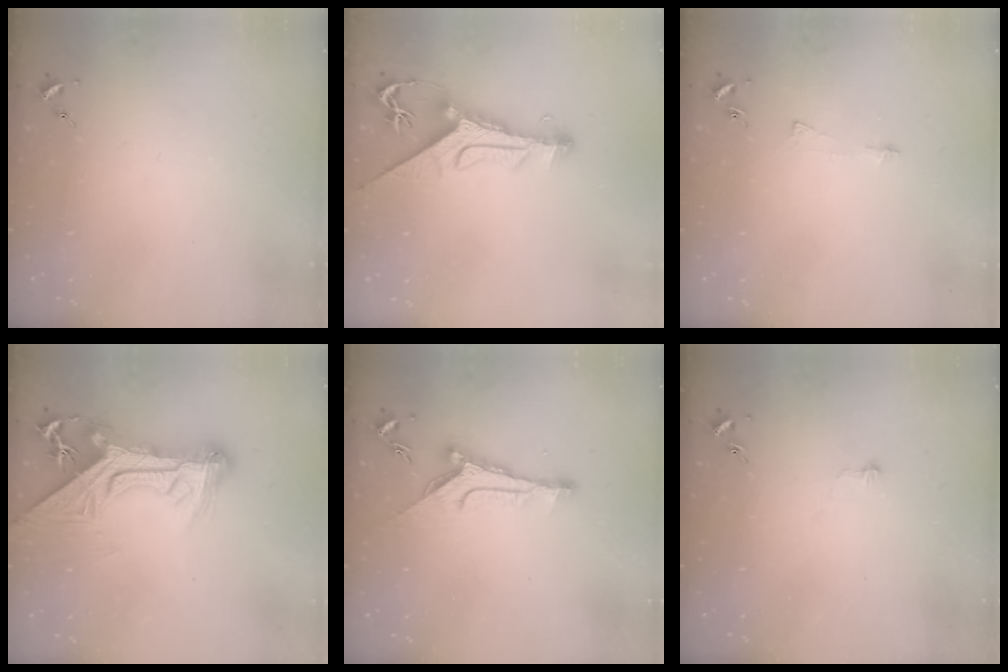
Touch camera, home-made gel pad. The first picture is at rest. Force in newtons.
{"total": 10.8, "press": 10.7, "slide": 1.3}
{"total": 3.3, "press": 3.3, "slide": 0.3}
{"total": 19.4, "press": 19.4, "slide": 1.4}
{"total": 9.5, "press": 9.5, "slide": 0.1}
{"total": 2.6, "press": 2.6, "slide": 0.2}